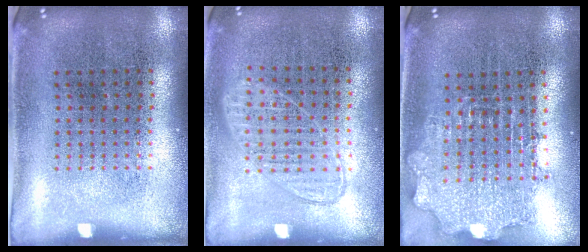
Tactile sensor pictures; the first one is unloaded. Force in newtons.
{"total": 0.9, "press": 0.9, "slide": 0.3}
{"total": 1.9, "press": 1.5, "slide": 1.1}